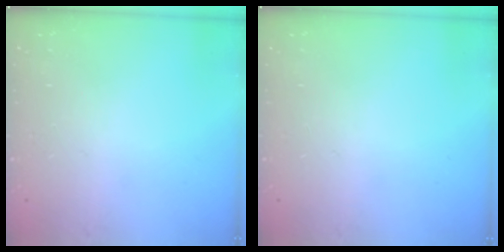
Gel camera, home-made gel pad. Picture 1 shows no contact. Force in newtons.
{"total": 0.0}